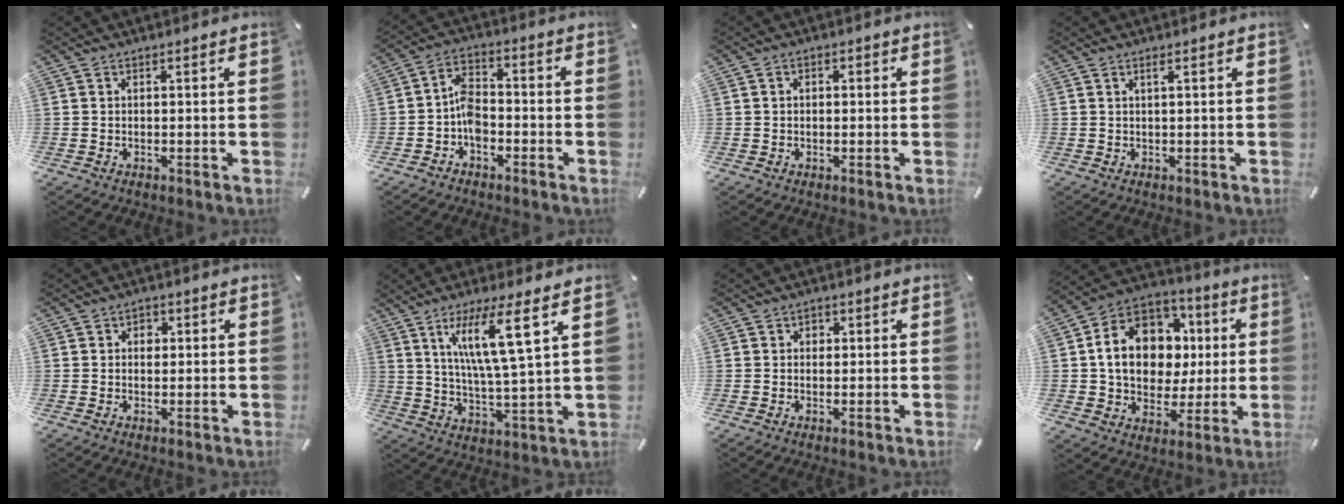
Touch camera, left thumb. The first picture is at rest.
{"total": 6.7, "force": [-2.8, 4.6, 4.0], "torque": [-0.084, 0.022, -0.054]}
{"total": 1.6, "force": [-0.3, 1.3, 0.8], "torque": [-0.014, 0.007, -0.009]}
{"total": 1.1, "force": [0.4, 0.0, 1.0], "torque": [-0.019, 0.001, 0.007]}
{"total": 2.0, "force": [0.2, 1.8, 0.9], "torque": [0.004, -0.003, -0.005]}
{"total": 13.2, "force": [7.0, 1.4, 11.1], "torque": [-0.207, -0.018, 0.109]}
{"total": 1.5, "force": [0.1, 1.5, 0.5], "torque": [0.006, 0.000, -0.004]}
{"total": 15.6, "force": [1.3, 13.1, 8.4], "torque": [-0.163, 0.006, 0.031]}